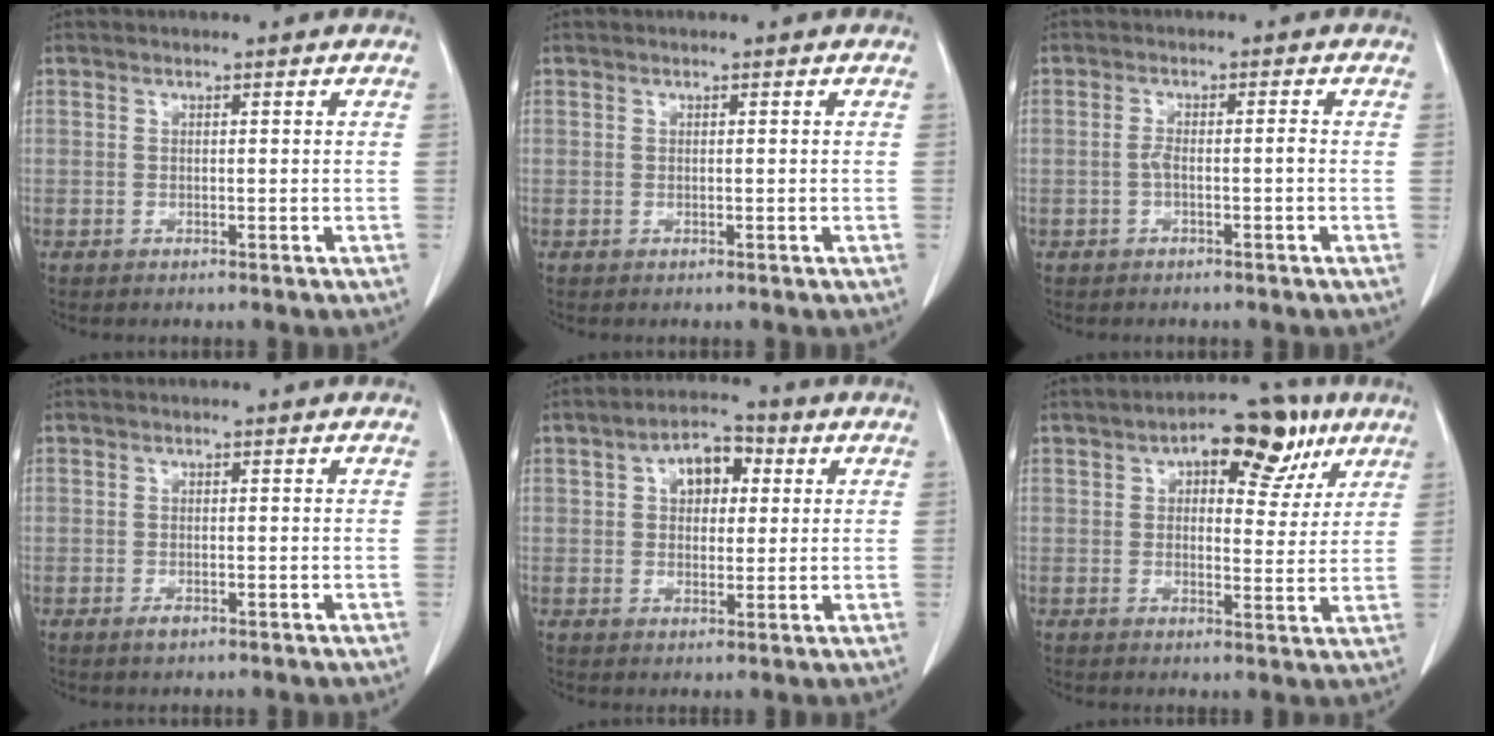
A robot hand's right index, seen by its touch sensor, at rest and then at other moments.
{"total": 0.0}
{"total": 2.6, "force": [-0.8, 0.7, 2.4], "torque": [-0.049, 0.007, -0.011]}
{"total": 1.8, "force": [-0.9, 1.0, 1.2], "torque": [-0.019, 0.002, -0.009]}
{"total": 7.8, "force": [2.2, 4.7, 5.8], "torque": [-0.103, 0.028, 0.037]}
{"total": 12.1, "force": [5.9, 5.7, 8.9], "torque": [-0.117, 0.029, 0.084]}